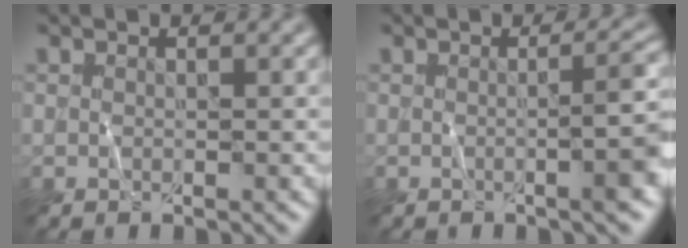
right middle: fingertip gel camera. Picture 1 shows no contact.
{"total": 4.4, "force": [-0.5, 1.0, 4.3], "torque": [-0.044, 0.010, -0.009]}